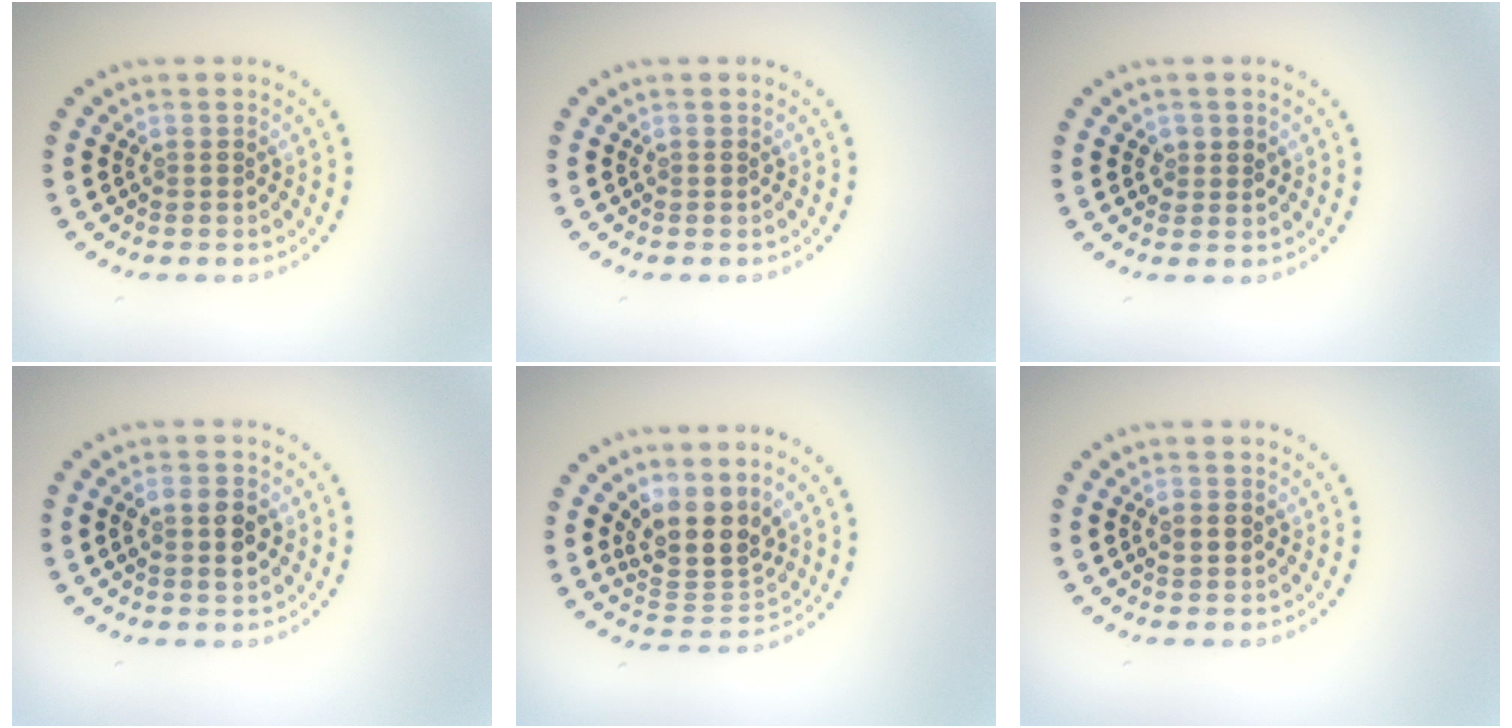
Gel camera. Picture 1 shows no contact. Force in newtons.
{"total": 0.0}
{"total": 1.3, "press": 1.3, "slide": 0.2}
{"total": 2.5, "press": 2.5, "slide": 0.3}
{"total": 4.3, "press": 3.5, "slide": 2.4}
{"total": 1.8, "press": 1.8, "slide": 0.1}